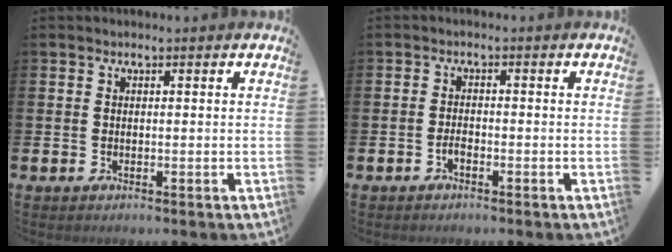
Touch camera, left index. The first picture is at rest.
{"total": 1.3, "force": [-0.9, 0.4, 0.8], "torque": [-0.017, -0.002, -0.017]}